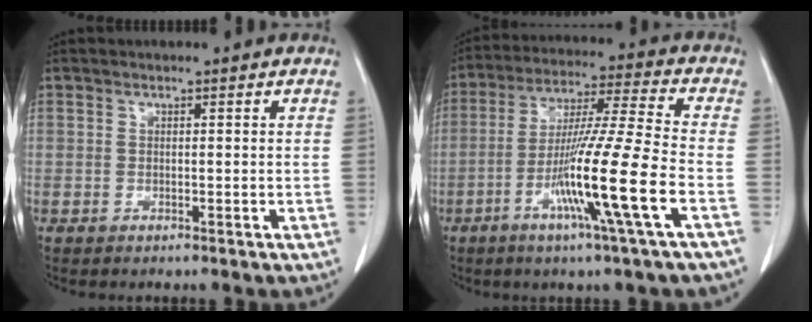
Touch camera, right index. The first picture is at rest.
{"total": 15.2, "force": [-5.4, -1.9, 14.1], "torque": [-0.264, -0.017, -0.102]}